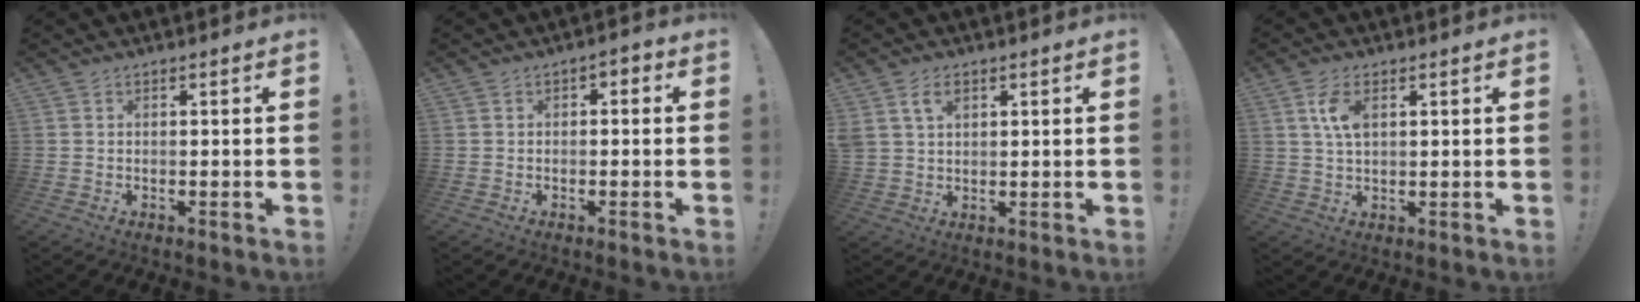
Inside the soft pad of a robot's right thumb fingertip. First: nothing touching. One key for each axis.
{"total": 2.1, "fx": -1.5, "fy": 1.2, "fz": 0.9, "tx": -0.019, "ty": 0.015, "tz": -0.026}
{"total": 4.9, "fx": 2.3, "fy": 3.2, "fz": 2.8, "tx": -0.052, "ty": 0.002, "tz": 0.044}
{"total": 6.3, "fx": 2.0, "fy": 3.1, "fz": 5.1, "tx": -0.096, "ty": -0.001, "tz": 0.033}